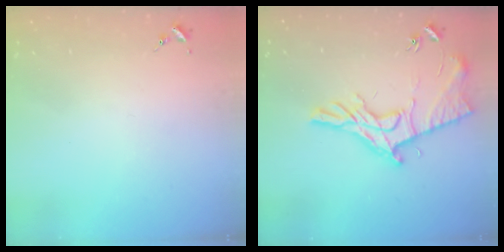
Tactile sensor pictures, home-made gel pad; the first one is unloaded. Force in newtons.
{"total": 15.3, "press": 15.3, "slide": 0.6}